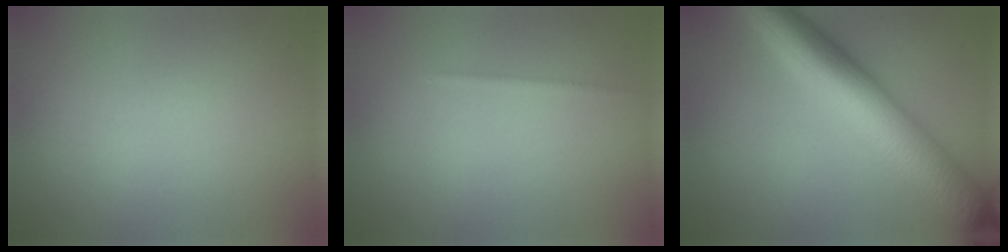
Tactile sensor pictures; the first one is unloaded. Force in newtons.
{"total": 0.6, "press": 0.6, "slide": 0.1}
{"total": 9.5, "press": 9.5, "slide": 0.1}